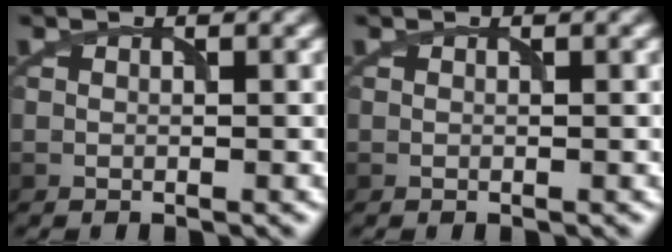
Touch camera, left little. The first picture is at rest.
{"total": 0.0}